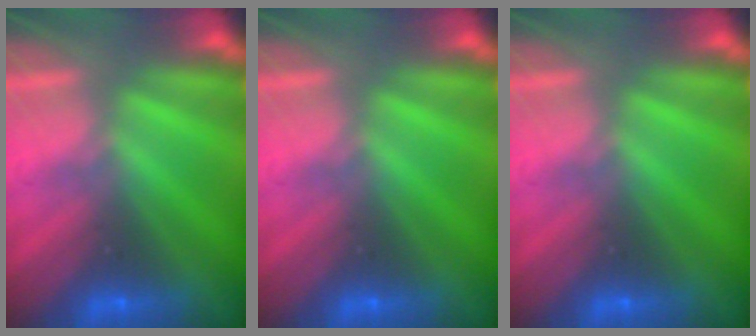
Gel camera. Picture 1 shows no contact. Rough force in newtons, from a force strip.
{"total": 0.0}
{"total": 0.0}